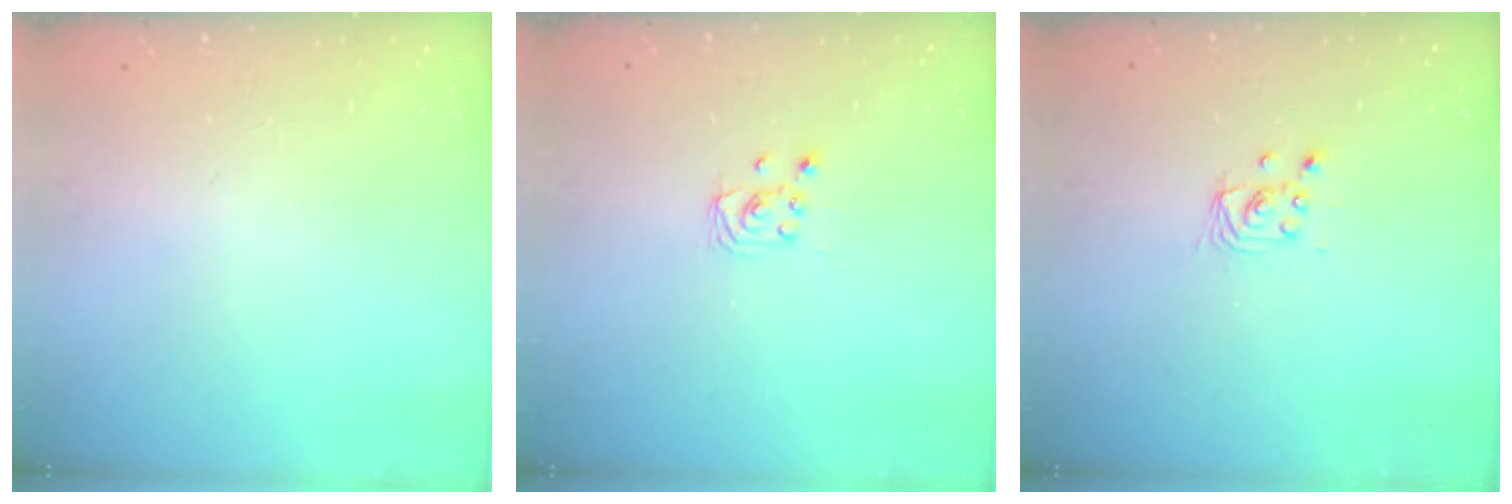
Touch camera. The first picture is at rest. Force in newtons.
{"total": 2.3, "press": 2.2, "slide": 0.3}
{"total": 2.9, "press": 2.9, "slide": 0.2}